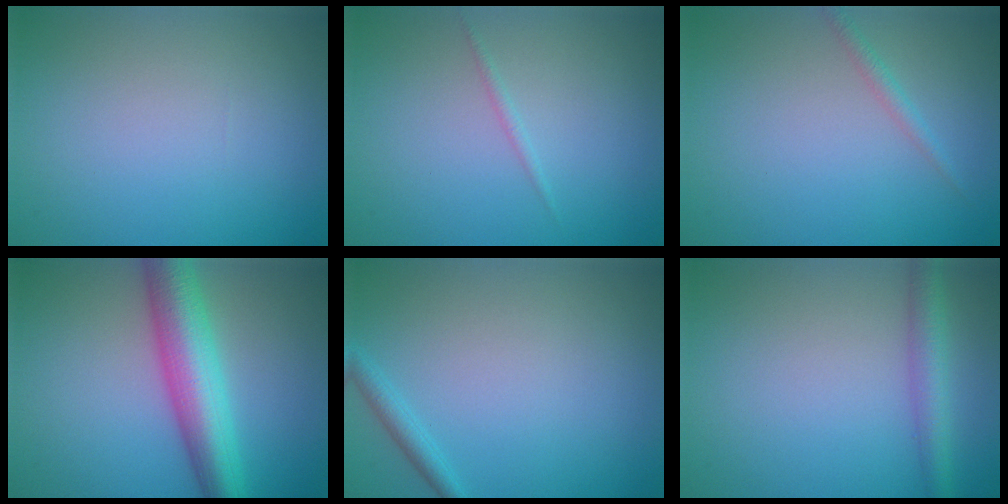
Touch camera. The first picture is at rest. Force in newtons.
{"total": 0.6, "press": 0.6, "slide": 0.1}
{"total": 1.1, "press": 1.1, "slide": 0.0}
{"total": 7.5, "press": 7.5, "slide": 0.1}
{"total": 1.4, "press": 1.4, "slide": 0.1}
{"total": 2.8, "press": 2.8, "slide": 0.1}